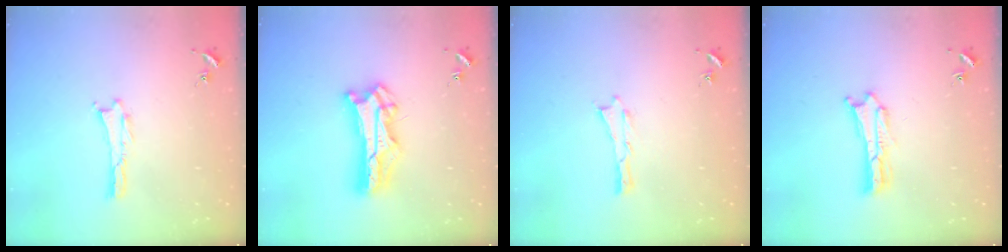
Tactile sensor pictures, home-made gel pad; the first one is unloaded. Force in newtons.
{"total": 9.2, "press": 9.2, "slide": 1.0}
{"total": 0.0}
{"total": 1.2, "press": 1.2, "slide": 0.2}